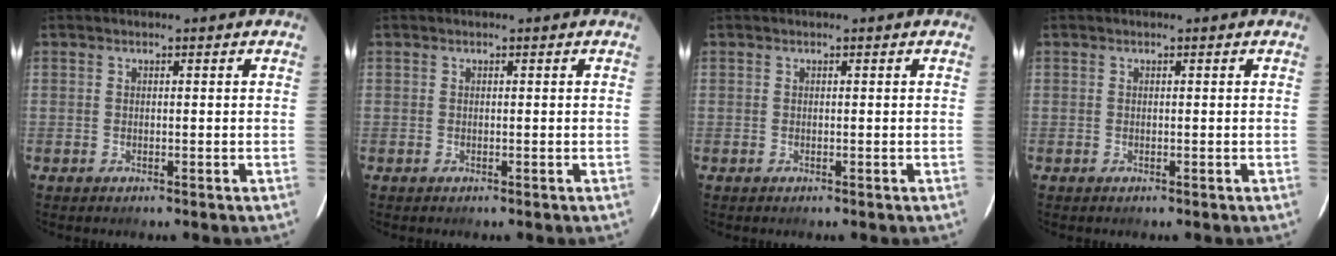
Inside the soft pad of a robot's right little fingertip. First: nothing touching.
{"total": 0.0}
{"total": 0.0}
{"total": 0.0}